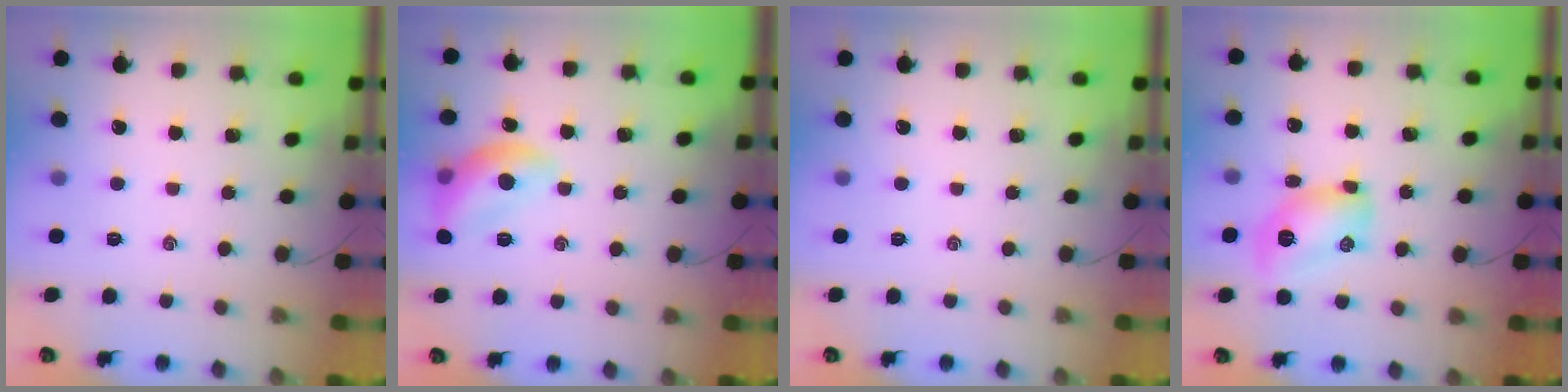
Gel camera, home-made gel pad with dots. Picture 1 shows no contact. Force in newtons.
{"total": 11.7, "press": 11.7, "slide": 1.0}
{"total": 0.0}
{"total": 9.5, "press": 9.4, "slide": 1.3}